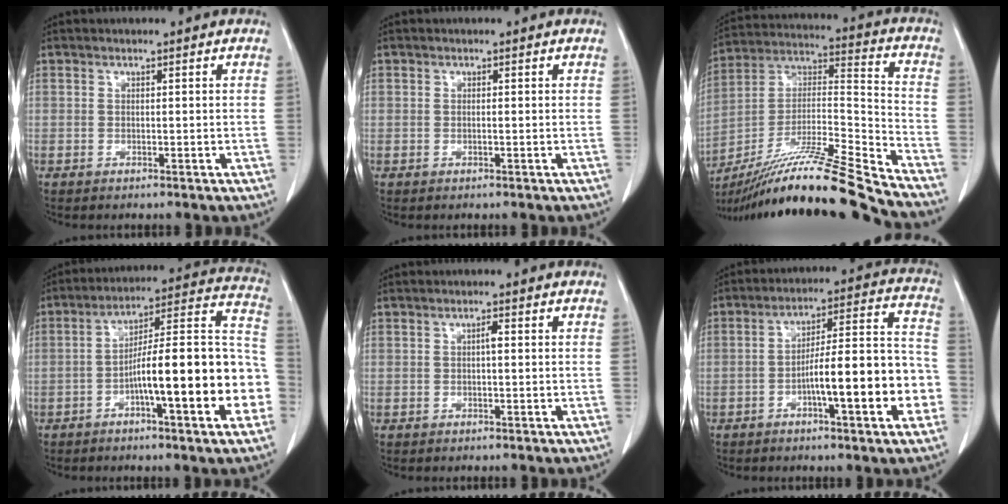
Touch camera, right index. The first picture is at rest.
{"total": 0.0}
{"total": 22.8, "force": [-19.5, -1.9, 11.7], "torque": [-0.216, -0.011, -0.347]}
{"total": 19.4, "force": [-5.4, 2.5, 18.5], "torque": [-0.211, 0.037, -0.074]}
{"total": 1.0, "force": [0.1, 0.2, 1.0], "torque": [-0.017, 0.003, 0.000]}
{"total": 14.8, "force": [-4.7, 2.0, 13.9], "torque": [-0.197, 0.027, -0.068]}